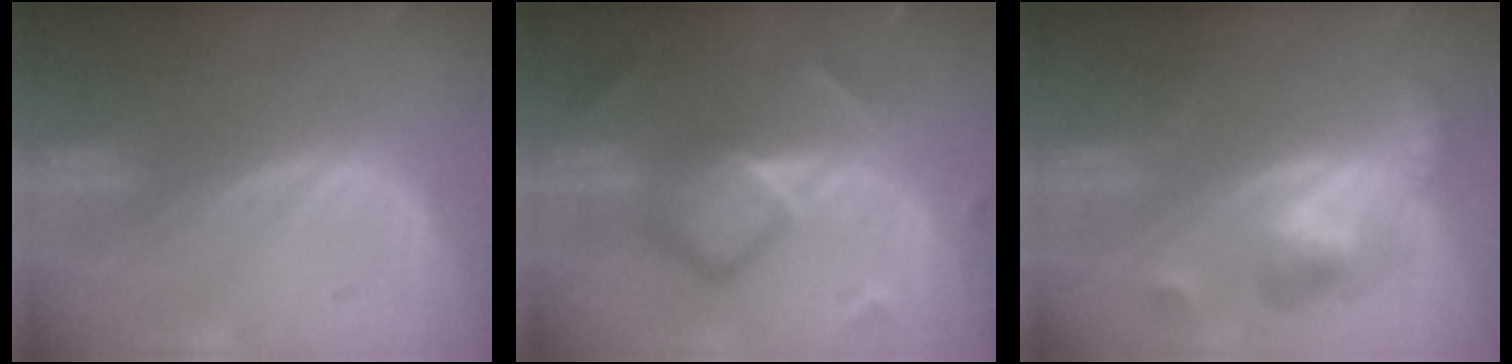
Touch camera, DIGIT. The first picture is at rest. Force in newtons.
{"total": 7.7, "press": 7.7, "slide": 0.7}
{"total": 6.5, "press": 6.5, "slide": 0.4}